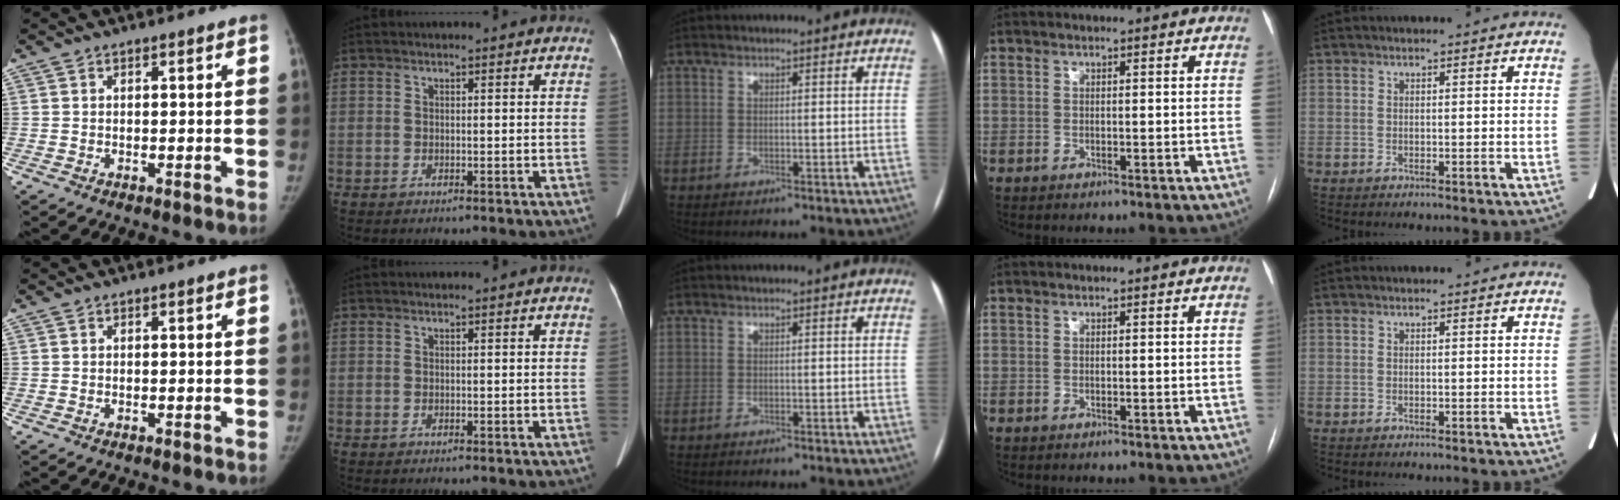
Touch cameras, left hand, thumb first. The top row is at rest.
{}